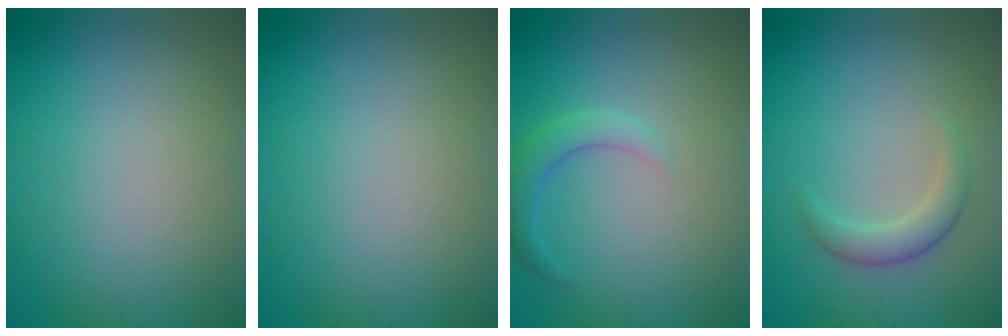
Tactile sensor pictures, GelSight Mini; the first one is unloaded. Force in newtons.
{"total": 0.0}
{"total": 2.2, "press": 2.1, "slide": 0.2}
{"total": 2.2, "press": 2.2, "slide": 0.1}